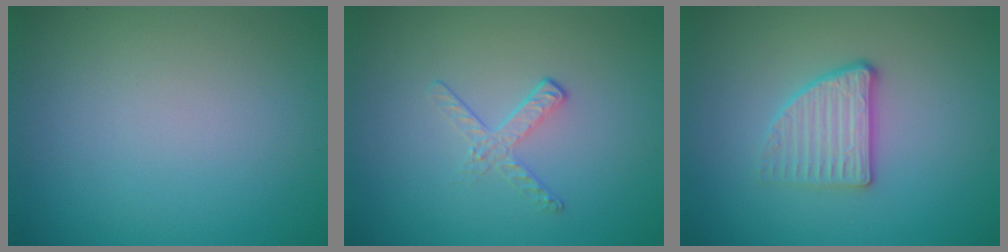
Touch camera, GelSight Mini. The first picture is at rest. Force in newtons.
{"total": 1.7, "press": 0.7, "slide": 1.5}
{"total": 2.8, "press": 2.5, "slide": 1.2}